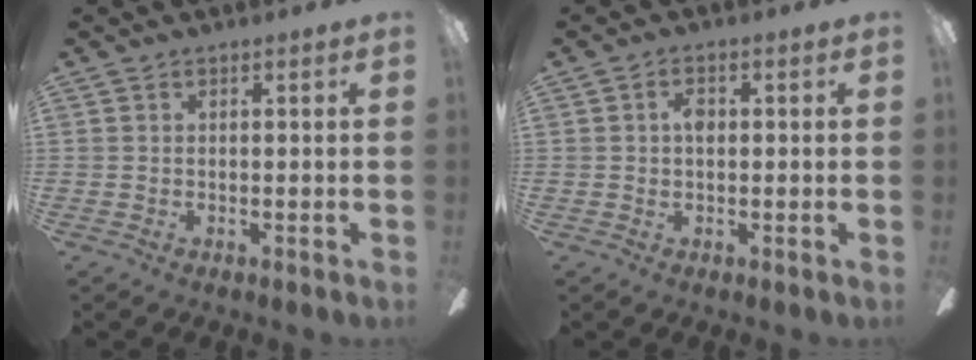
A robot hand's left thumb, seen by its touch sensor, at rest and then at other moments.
{"total": 3.0, "force": [0.3, 1.7, 2.4], "torque": [-0.040, 0.005, 0.002]}